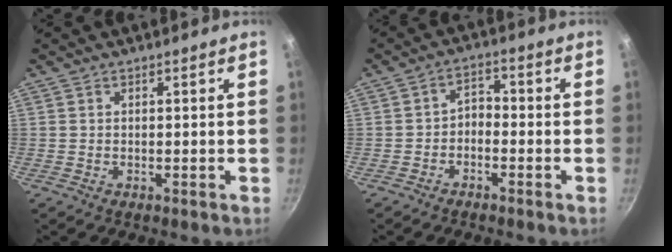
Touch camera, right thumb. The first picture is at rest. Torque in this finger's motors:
{"motor_torque": [-0.13, -0.38, 0.05, -0.11, 0.05]}